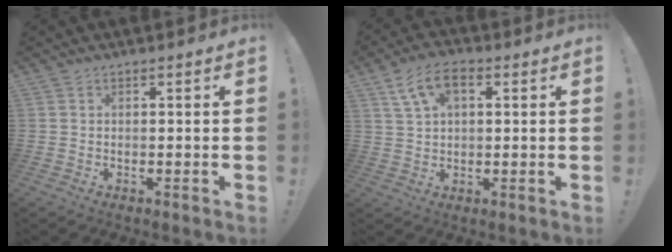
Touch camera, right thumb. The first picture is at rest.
{"total": 8.5, "force": [3.2, 4.7, 6.3], "torque": [-0.115, 0.002, 0.061]}